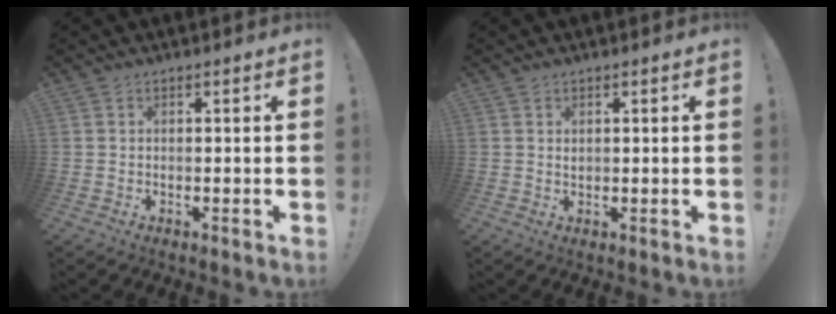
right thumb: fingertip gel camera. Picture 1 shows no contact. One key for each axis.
{"total": 0.8, "fx": 0.6, "fy": 0.4, "fz": 0.3, "tx": 0.000, "ty": -0.001, "tz": 0.010}